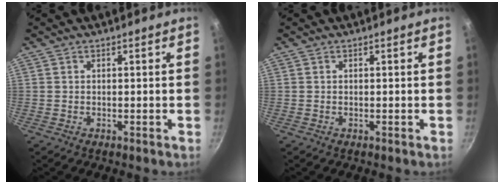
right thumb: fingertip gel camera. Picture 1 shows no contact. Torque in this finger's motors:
{"motor_torque": [-0.06, 0.04, 0.01, 0.01, 0.00]}